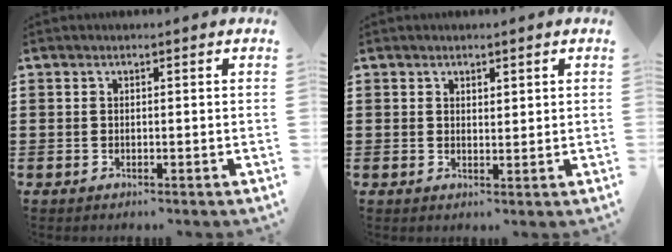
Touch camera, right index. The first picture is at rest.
{"total": 1.3, "force": [1.1, 0.6, 0.2], "torque": [-0.005, 0.002, 0.021]}